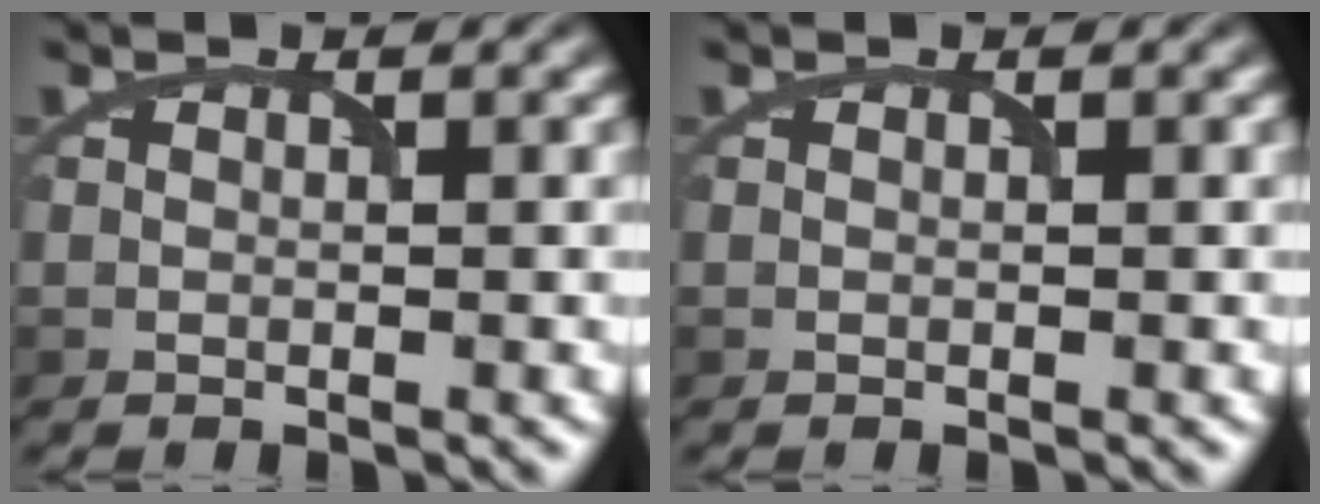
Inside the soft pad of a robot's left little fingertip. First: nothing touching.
{"total": 0.0}